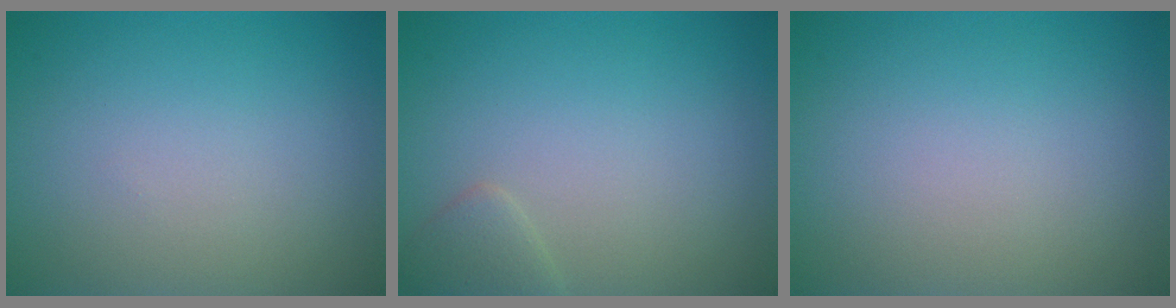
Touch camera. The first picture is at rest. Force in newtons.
{"total": 1.4, "press": 1.4, "slide": 0.1}
{"total": 0.0}